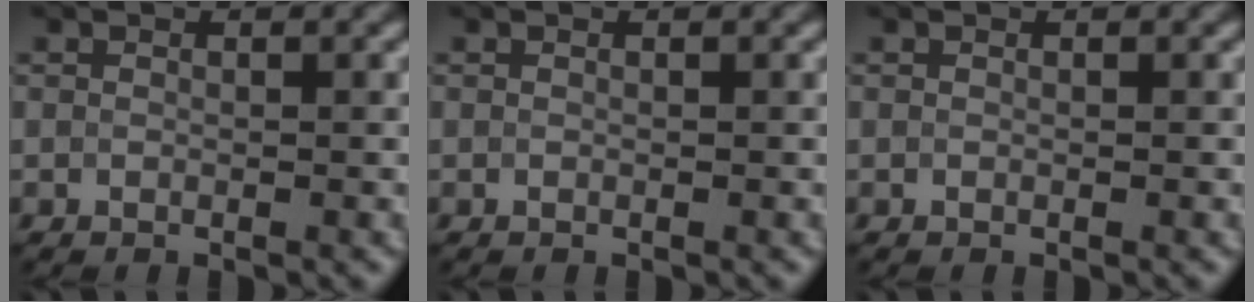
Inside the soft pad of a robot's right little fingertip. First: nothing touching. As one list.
[{"total": 0.0}, {"total": 0.0}]